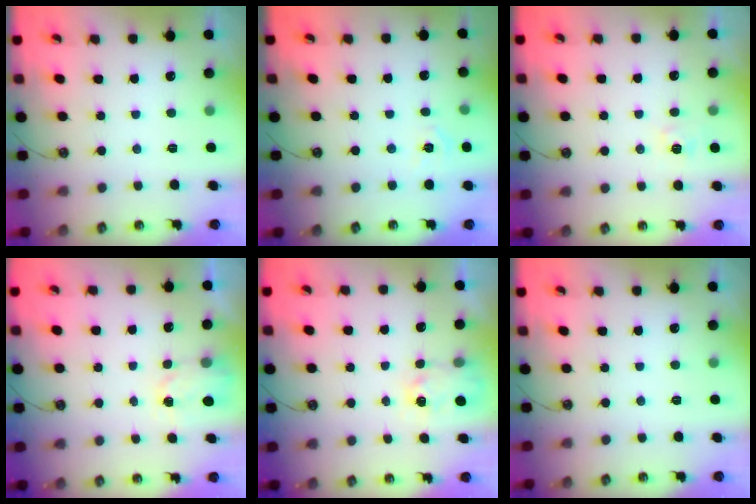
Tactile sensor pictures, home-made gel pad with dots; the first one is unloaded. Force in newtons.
{"total": 2.9, "press": 2.9, "slide": 0.4}
{"total": 3.6, "press": 3.5, "slide": 0.3}
{"total": 2.6, "press": 2.5, "slide": 0.4}
{"total": 3.4, "press": 3.4, "slide": 0.5}
{"total": 0.0}